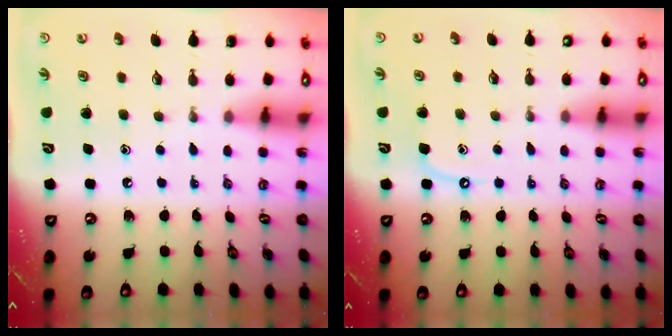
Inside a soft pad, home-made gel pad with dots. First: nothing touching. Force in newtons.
{"total": 3.9, "press": 3.9, "slide": 0.5}